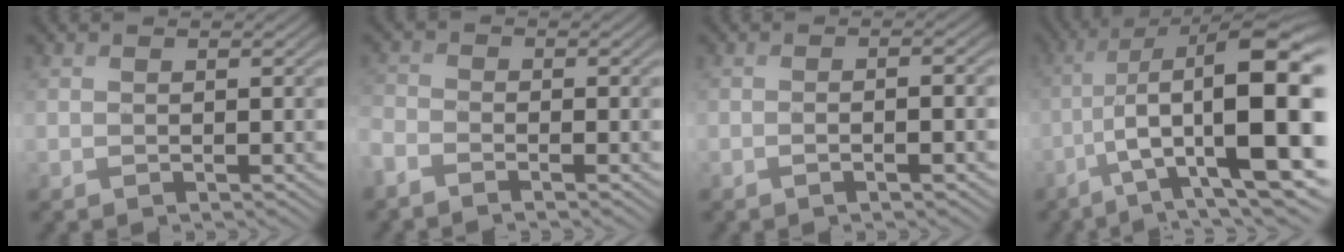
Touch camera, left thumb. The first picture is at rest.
{"total": 3.0, "force": [-2.6, 1.0, 1.3], "torque": [-0.038, -0.011, -0.068]}
{"total": 2.8, "force": [-0.9, 0.7, 2.6], "torque": [-0.040, 0.006, -0.019]}
{"total": 15.9, "force": [-2.7, 5.5, 14.7], "torque": [-0.238, -0.016, -0.032]}